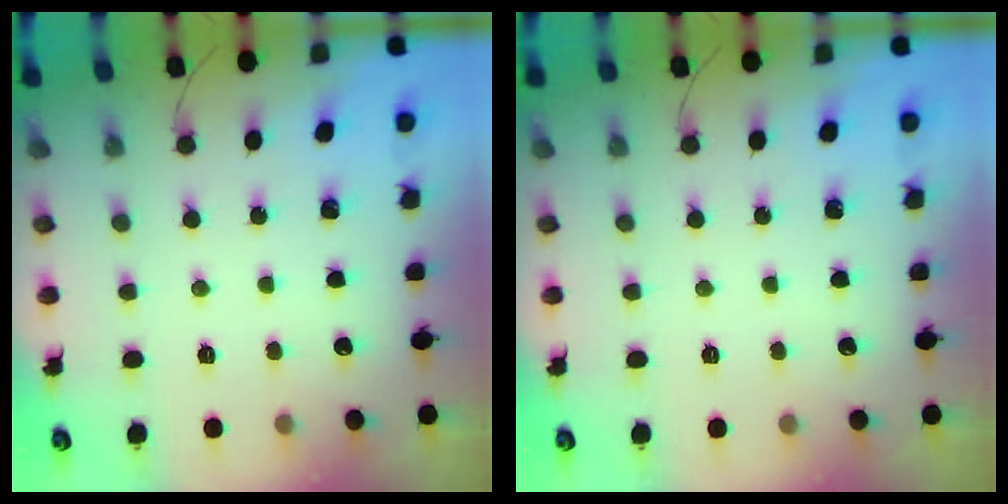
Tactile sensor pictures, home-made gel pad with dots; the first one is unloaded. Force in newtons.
{"total": 0.0}